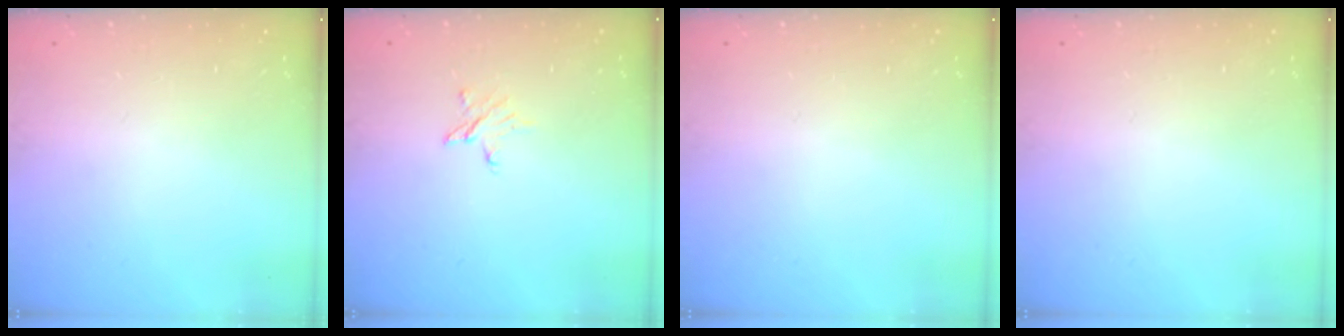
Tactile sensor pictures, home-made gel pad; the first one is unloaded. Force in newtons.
{"total": 2.5, "press": 2.5, "slide": 0.2}
{"total": 0.0}
{"total": 0.0}